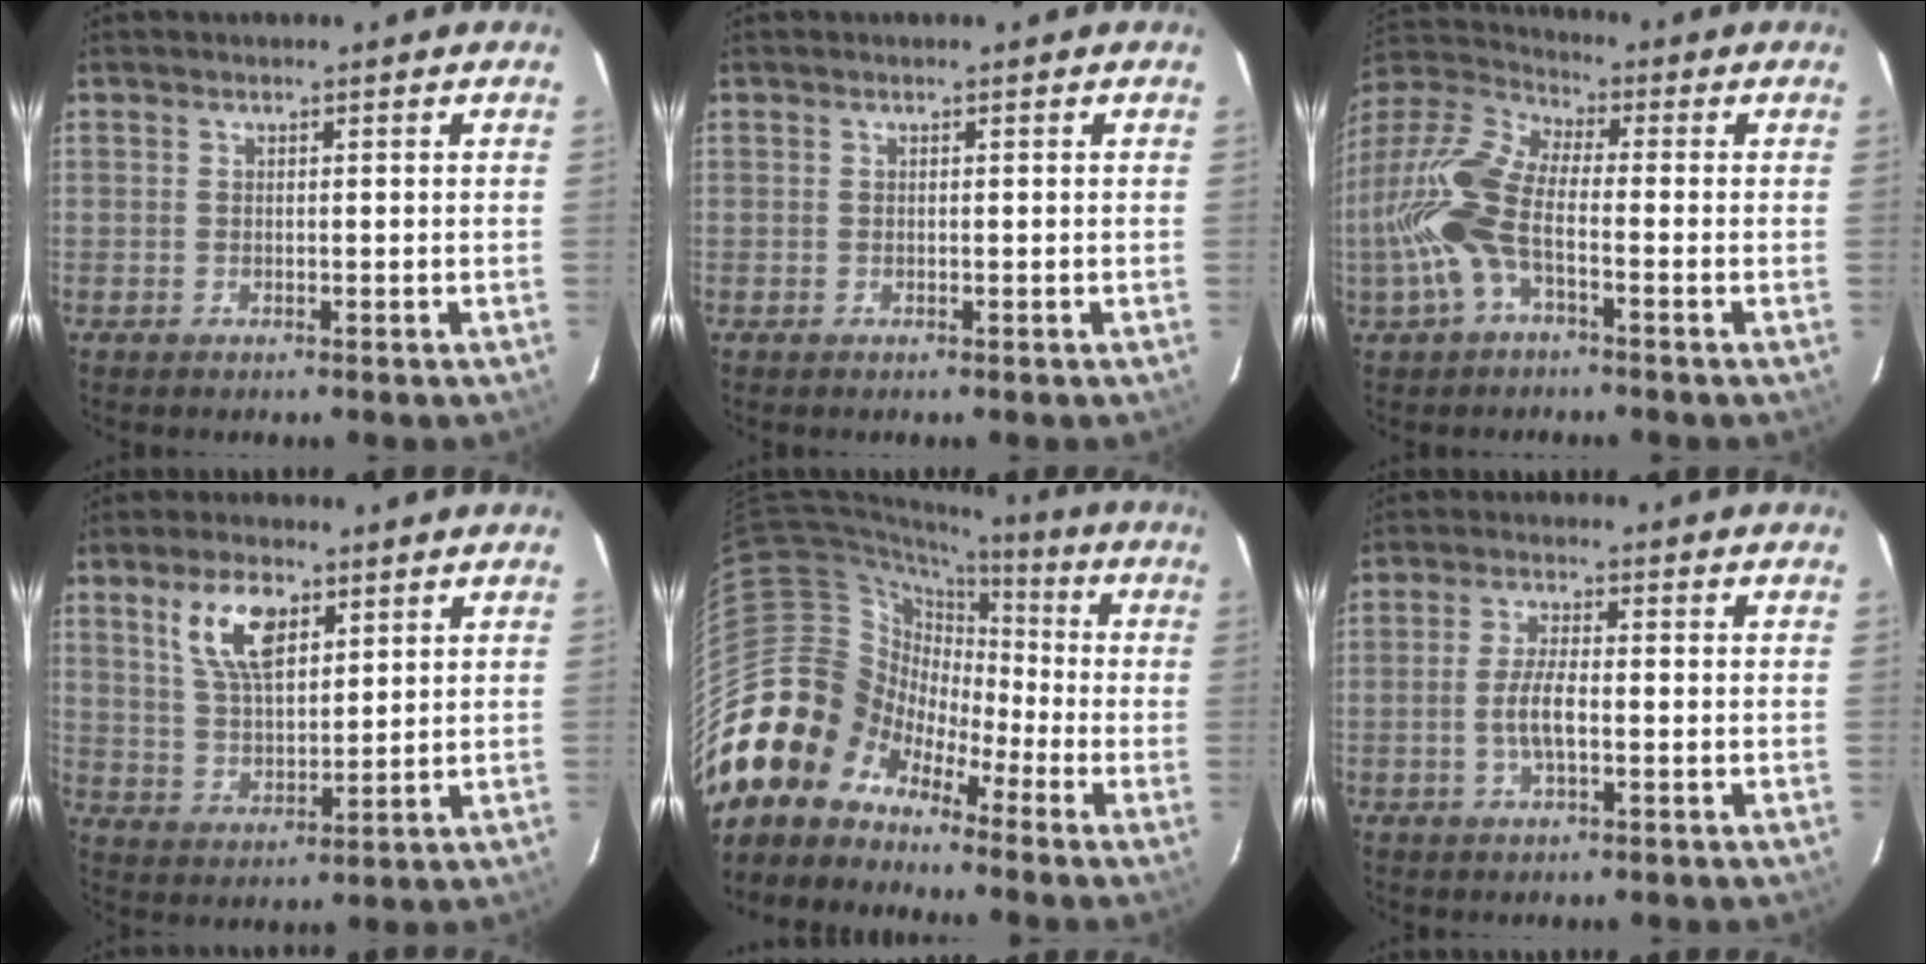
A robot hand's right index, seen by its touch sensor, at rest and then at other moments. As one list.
[{"total": 0.0}, {"total": 14.5, "force": [-3.9, 6.1, 12.6], "torque": [-0.278, 0.005, -0.086]}, {"total": 9.6, "force": [4.8, 4.5, 7.0], "torque": [-0.133, 0.012, 0.098]}, {"total": 13.2, "force": [-8.6, 10.0, 1.3], "torque": [-0.057, 0.043, -0.180]}, {"total": 4.9, "force": [-1.2, 1.3, 4.6], "torque": [-0.094, 0.002, -0.024]}]